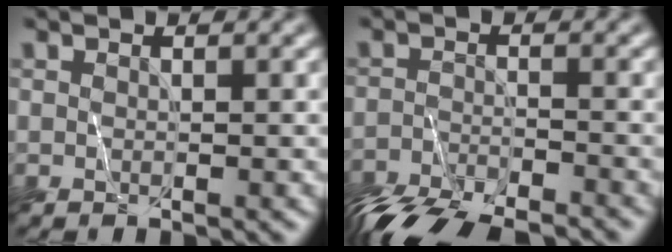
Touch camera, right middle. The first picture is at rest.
{"total": 7.4, "force": [-7.0, 1.2, 2.3], "torque": [-0.044, -0.030, -0.123]}